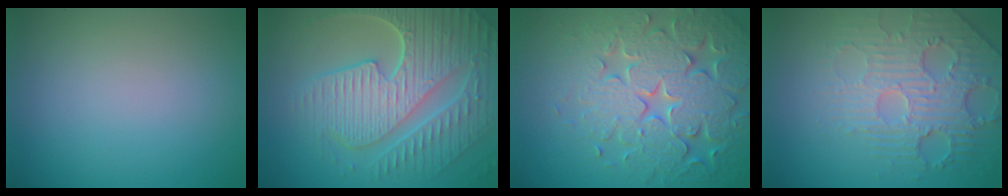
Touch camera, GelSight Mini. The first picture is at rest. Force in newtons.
{"total": 10.0, "press": 6.6, "slide": 7.5}
{"total": 7.8, "press": 7.6, "slide": 1.6}
{"total": 4.4, "press": 4.0, "slide": 1.7}